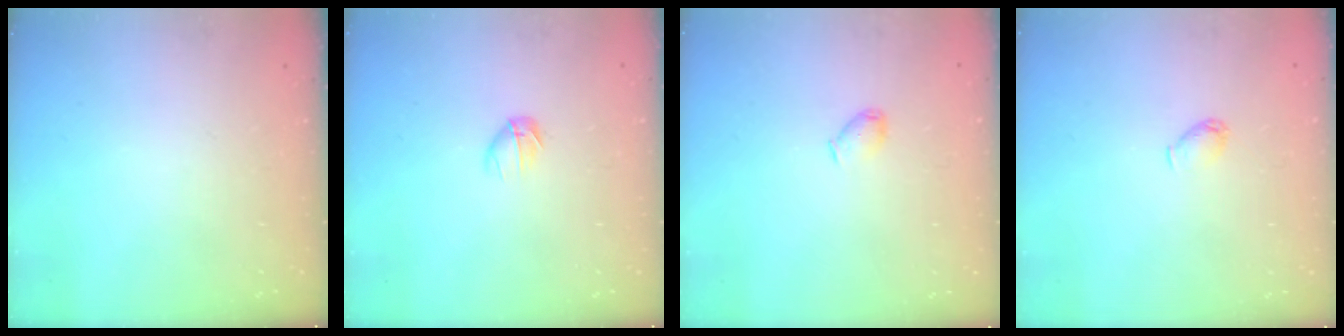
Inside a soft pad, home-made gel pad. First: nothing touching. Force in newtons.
{"total": 4.8, "press": 4.6, "slide": 1.3}
{"total": 3.9, "press": 3.9, "slide": 0.8}
{"total": 3.3, "press": 3.3, "slide": 0.6}